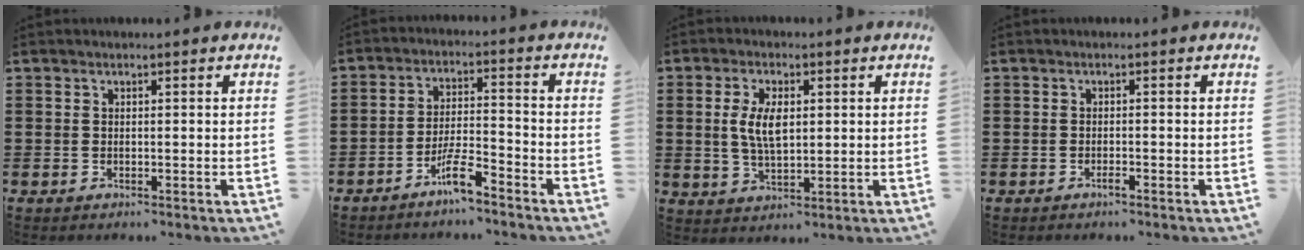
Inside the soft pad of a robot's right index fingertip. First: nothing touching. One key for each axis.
{"total": 5.9, "fx": -4.3, "fy": 0.9, "fz": 3.9, "tx": -0.086, "ty": -0.001, "tz": -0.084}
{"total": 6.0, "fx": 0.8, "fy": 2.9, "fz": 5.2, "tx": -0.113, "ty": 0.008, "tz": 0.010}
{"total": 1.1, "fx": -0.8, "fy": 0.1, "fz": 0.7, "tx": -0.015, "ty": -0.004, "tz": -0.013}